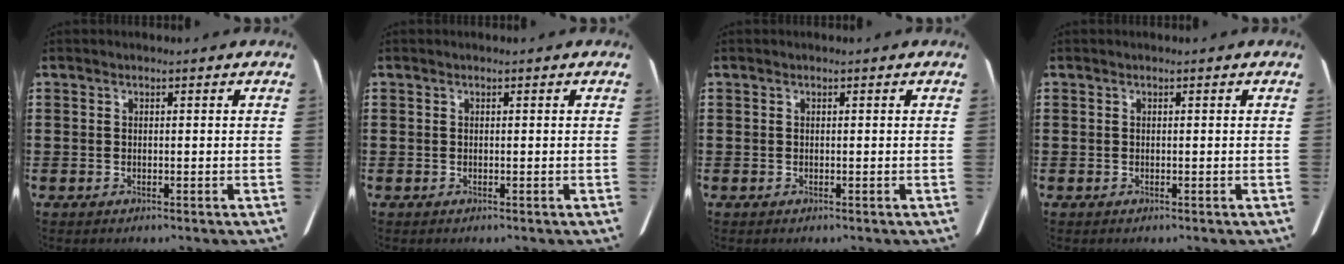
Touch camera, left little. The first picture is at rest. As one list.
[{"total": 0.0}, {"total": 0.0}, {"total": 0.0}]